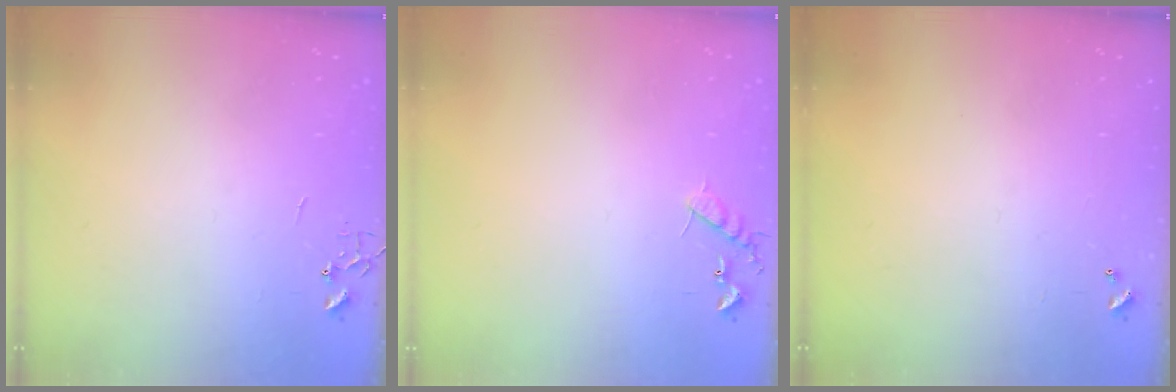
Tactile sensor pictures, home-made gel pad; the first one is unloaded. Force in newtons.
{"total": 7.6, "press": 7.6, "slide": 0.4}
{"total": 0.0}